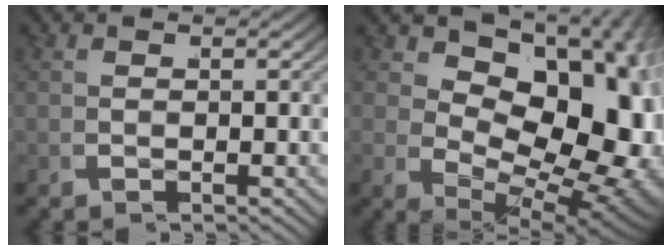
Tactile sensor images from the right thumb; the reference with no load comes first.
{"total": 17.4, "force": [0.8, 11.1, 13.4], "torque": [-0.207, -0.048, 0.042]}